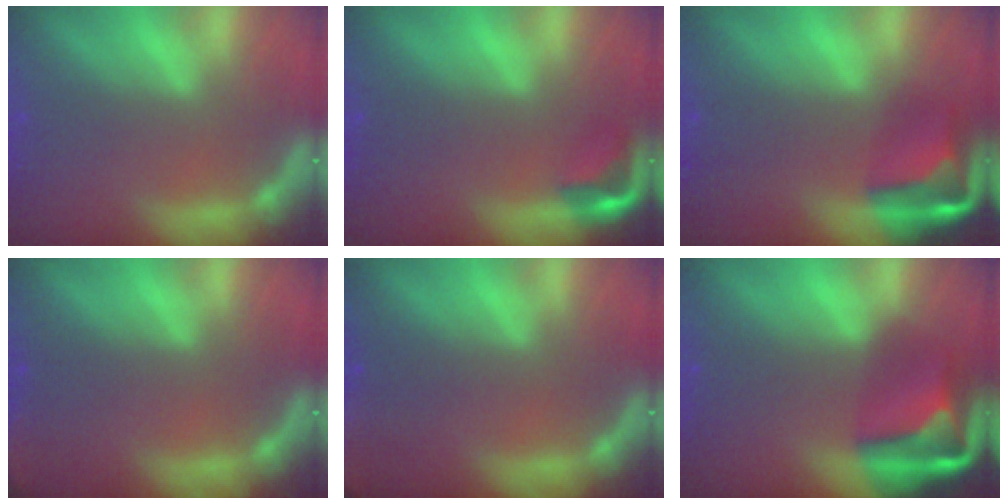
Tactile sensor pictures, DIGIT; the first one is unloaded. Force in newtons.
{"total": 2.9}
{"total": 6.9}
{"total": 2.9}
{"total": 7.0}
{"total": 8.9}